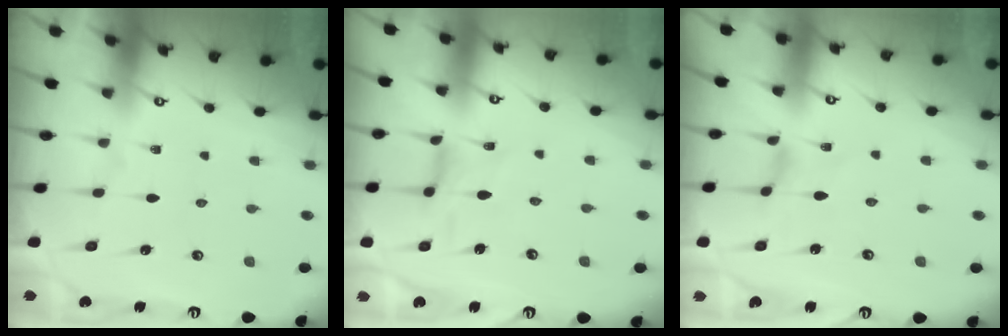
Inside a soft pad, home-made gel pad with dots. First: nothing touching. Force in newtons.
{"total": 1.2, "press": 1.1, "slide": 0.4}
{"total": 0.0}